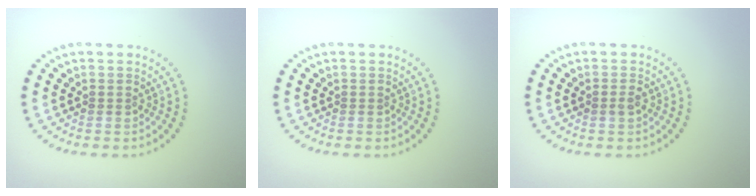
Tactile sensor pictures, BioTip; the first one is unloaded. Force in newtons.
{"total": 0.0}
{"total": 0.9, "press": 0.9, "slide": 0.1}